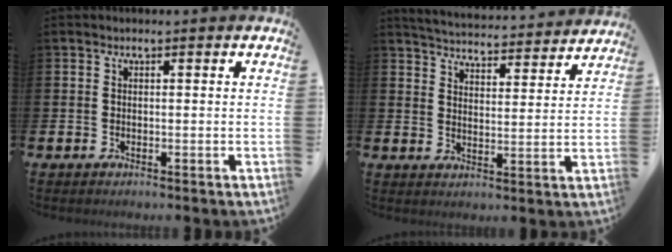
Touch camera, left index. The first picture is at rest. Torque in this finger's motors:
{"motor_torque": [-0.13, -0.36, 0.09, 0.02]}